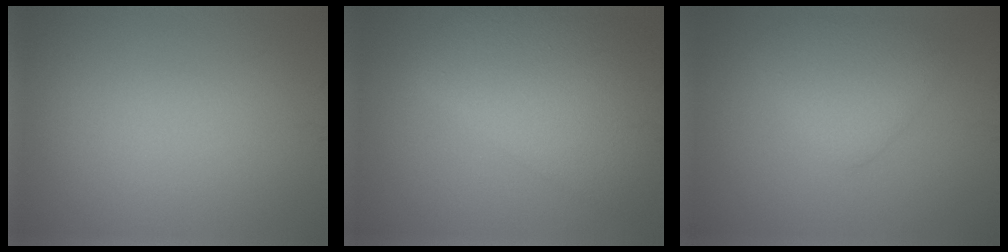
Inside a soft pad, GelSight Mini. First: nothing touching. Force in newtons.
{"total": 8.6, "press": 8.6, "slide": 0.3}
{"total": 3.5, "press": 3.5, "slide": 0.2}